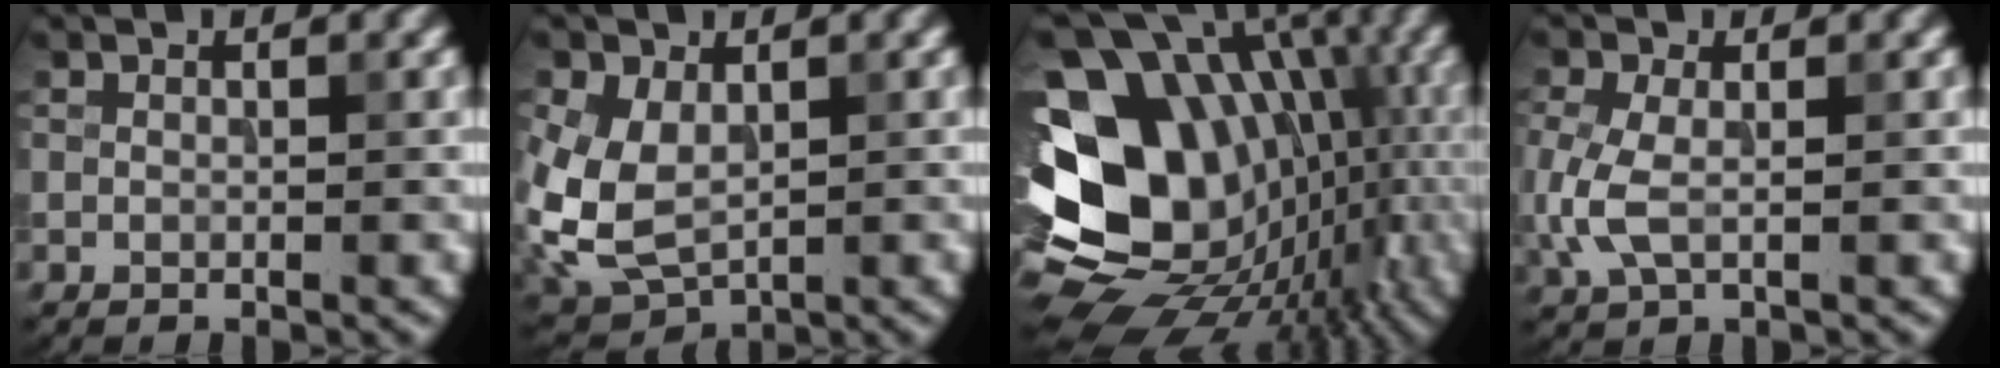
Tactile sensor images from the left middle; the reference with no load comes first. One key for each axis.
{"total": 6.0, "fx": 0.4, "fy": 4.2, "fz": 4.3, "tx": -0.108, "ty": -0.006, "tz": 0.010}
{"total": 17.9, "fx": -2.0, "fy": 13.6, "fz": 11.6, "tx": -0.168, "ty": 0.032, "tz": -0.019}
{"total": 3.3, "fx": -0.3, "fy": 1.8, "fz": 2.7, "tx": -0.073, "ty": 0.000, "tz": -0.005}